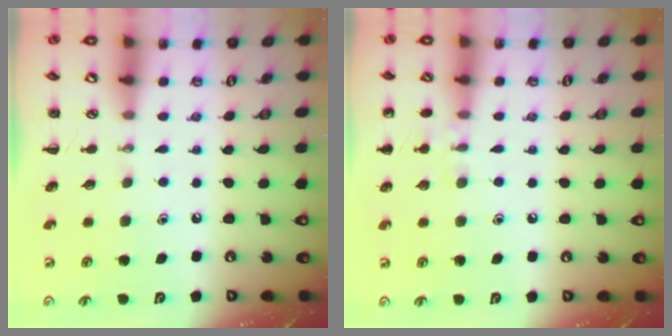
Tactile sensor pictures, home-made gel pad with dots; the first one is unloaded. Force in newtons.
{"total": 7.6, "press": 7.3, "slide": 2.1}